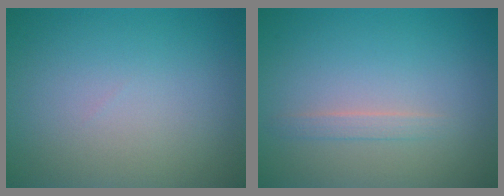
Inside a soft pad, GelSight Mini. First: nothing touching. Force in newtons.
{"total": 1.1, "press": 1.1, "slide": 0.1}